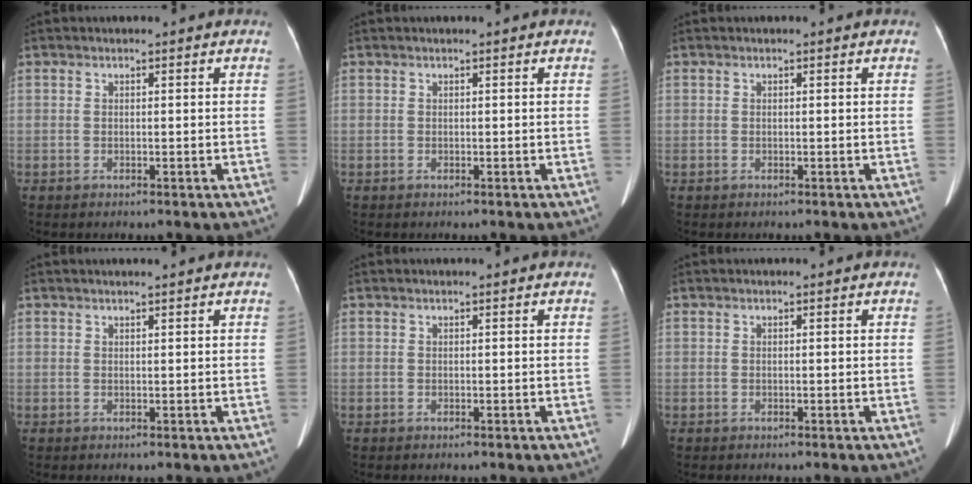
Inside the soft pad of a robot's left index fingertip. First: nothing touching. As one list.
[{"total": 0.0}, {"total": 0.0}, {"total": 2.0, "force": [1.8, 0.0, 0.9], "torque": [-0.010, 0.016, 0.026]}, {"total": 0.0}, {"total": 0.0}]